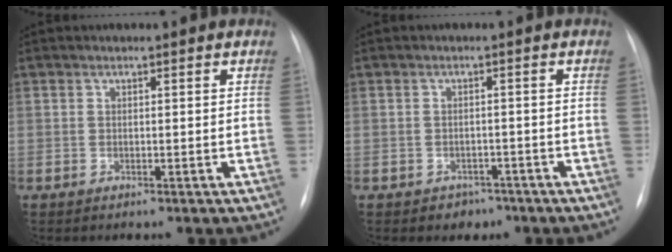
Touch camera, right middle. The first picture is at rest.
{"total": 2.5, "force": [-1.6, 1.9, 0.3], "torque": [-0.004, 0.011, -0.016]}